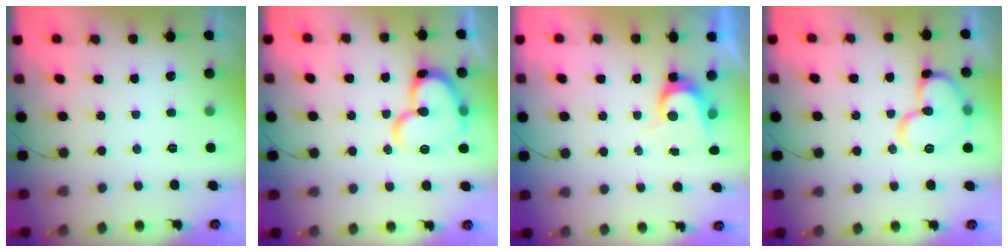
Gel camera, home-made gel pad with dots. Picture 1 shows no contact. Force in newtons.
{"total": 17.8, "press": 17.7, "slide": 2.1}
{"total": 5.5, "press": 5.5, "slide": 0.3}
{"total": 13.1, "press": 13.1, "slide": 1.3}